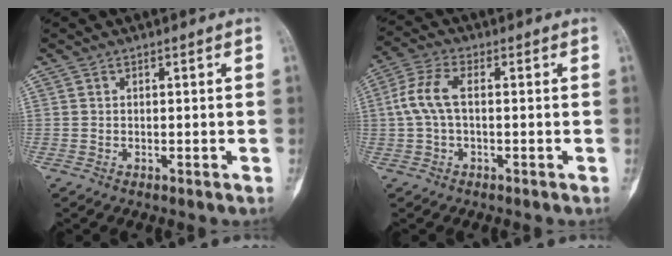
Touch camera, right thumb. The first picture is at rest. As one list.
[{"total": 6.6, "force": [0.2, 3.1, 5.9], "torque": [-0.144, 0.019, 0.000]}]